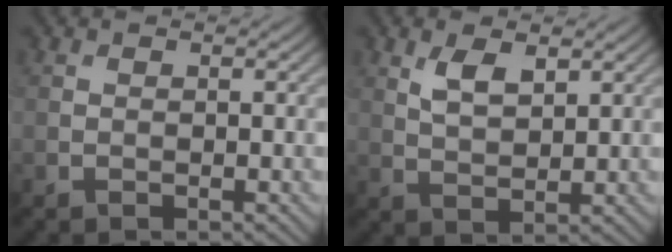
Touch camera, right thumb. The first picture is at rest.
{"total": 3.7, "force": [1.9, 1.6, 2.8], "torque": [-0.062, -0.004, 0.041]}